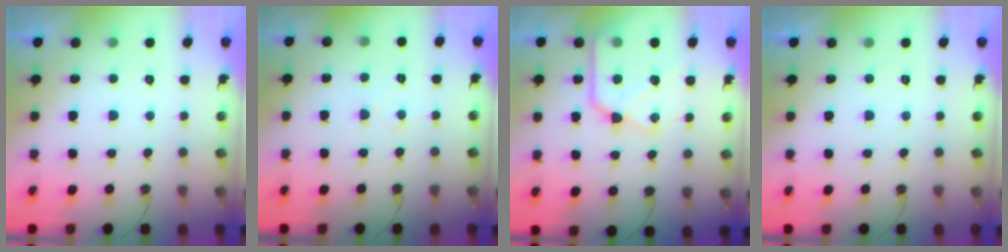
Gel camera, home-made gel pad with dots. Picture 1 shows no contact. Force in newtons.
{"total": 4.4, "press": 4.4, "slide": 0.5}
{"total": 18.8, "press": 18.7, "slide": 1.9}
{"total": 0.0}